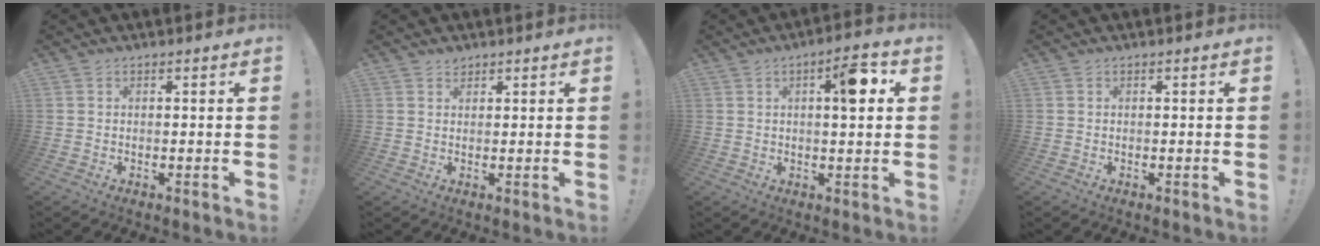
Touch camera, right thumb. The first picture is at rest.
{"total": 1.5, "force": [1.2, 0.8, 0.4], "torque": [0.000, -0.007, 0.022]}
{"total": 9.6, "force": [3.0, 2.9, 8.7], "torque": [-0.120, -0.002, 0.039]}
{"total": 0.0}